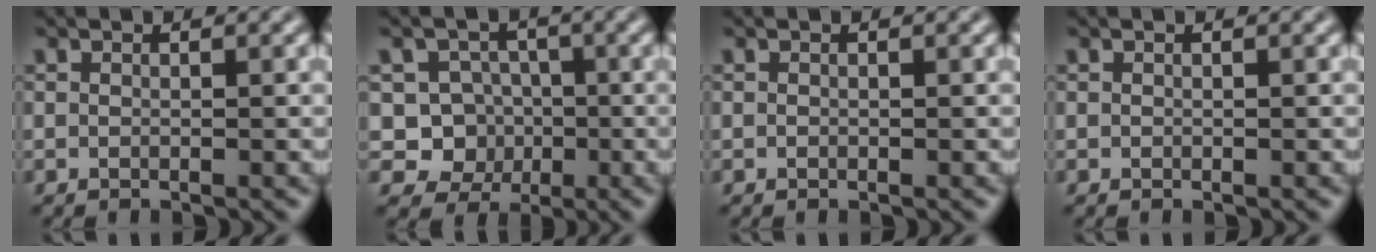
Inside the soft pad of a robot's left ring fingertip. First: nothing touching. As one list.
[{"total": 5.2, "force": [-0.7, 4.9, 1.4], "torque": [-0.001, 0.013, -0.040]}, {"total": 0.0}, {"total": 0.0}]